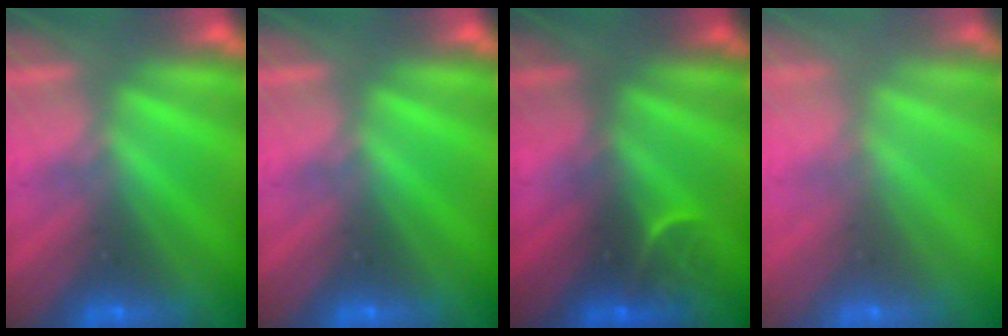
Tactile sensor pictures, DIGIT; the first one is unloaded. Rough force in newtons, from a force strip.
{"total": 0.0}
{"total": 2.8}
{"total": 7.5}